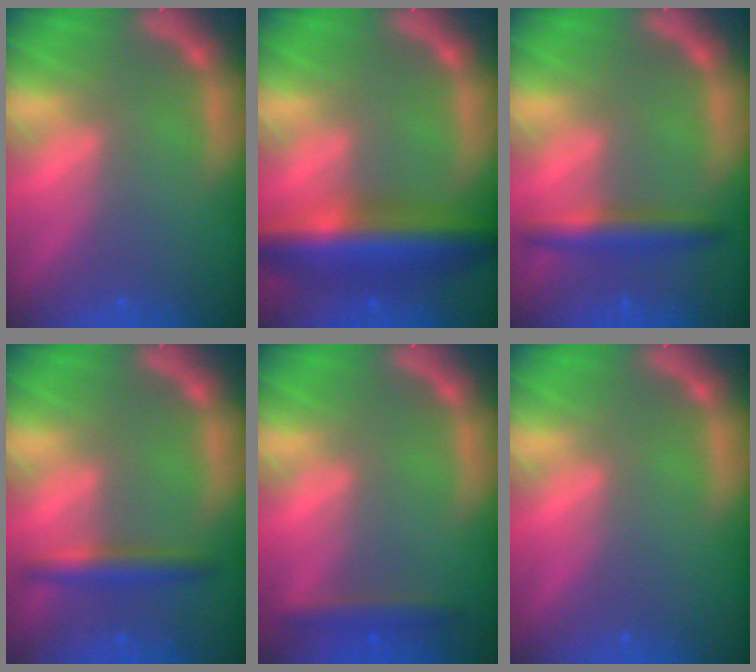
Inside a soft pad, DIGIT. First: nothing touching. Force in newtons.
{"total": 8.5}
{"total": 3.5}
{"total": 3.0}
{"total": 2.4}
{"total": 0.0}